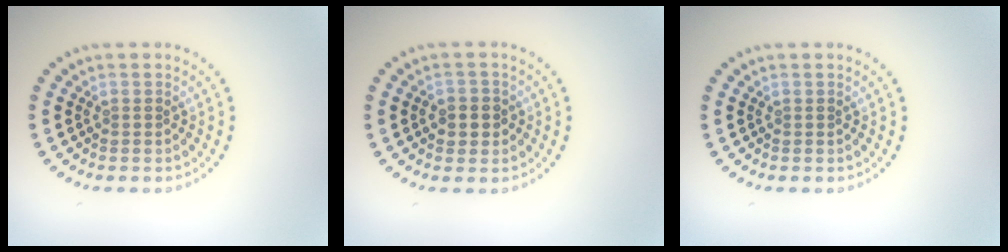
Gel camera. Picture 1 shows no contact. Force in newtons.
{"total": 2.3, "press": 2.2, "slide": 0.5}
{"total": 0.0}